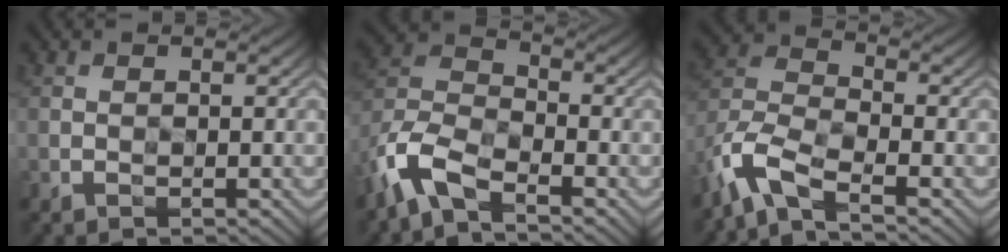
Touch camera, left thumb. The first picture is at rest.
{"total": 8.6, "force": [-5.9, 3.2, 5.4], "torque": [-0.128, -0.003, -0.140]}
{"total": 8.1, "force": [-5.7, 2.3, 5.3], "torque": [-0.123, -0.001, -0.134]}